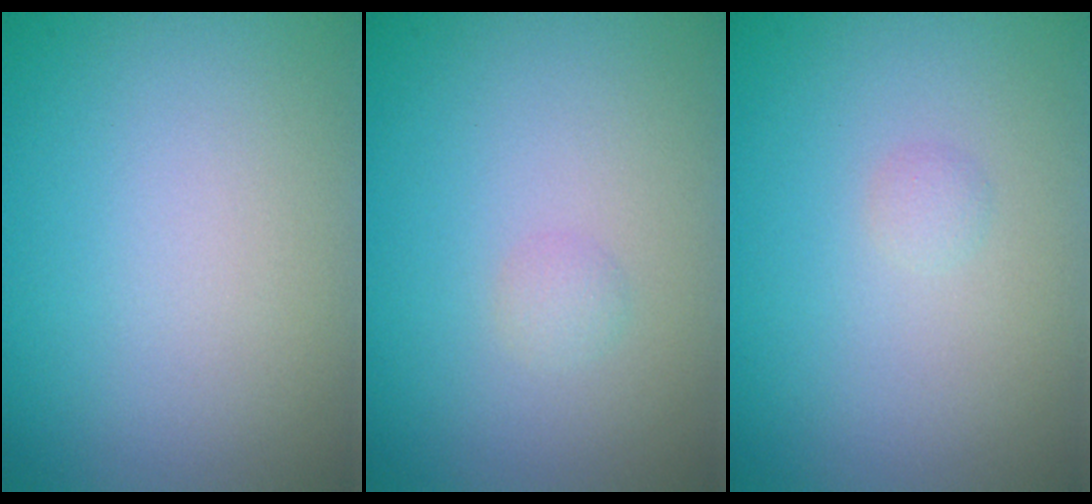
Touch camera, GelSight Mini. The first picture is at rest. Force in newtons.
{"total": 0.7, "press": 0.7, "slide": 0.0}
{"total": 0.6, "press": 0.6, "slide": 0.0}